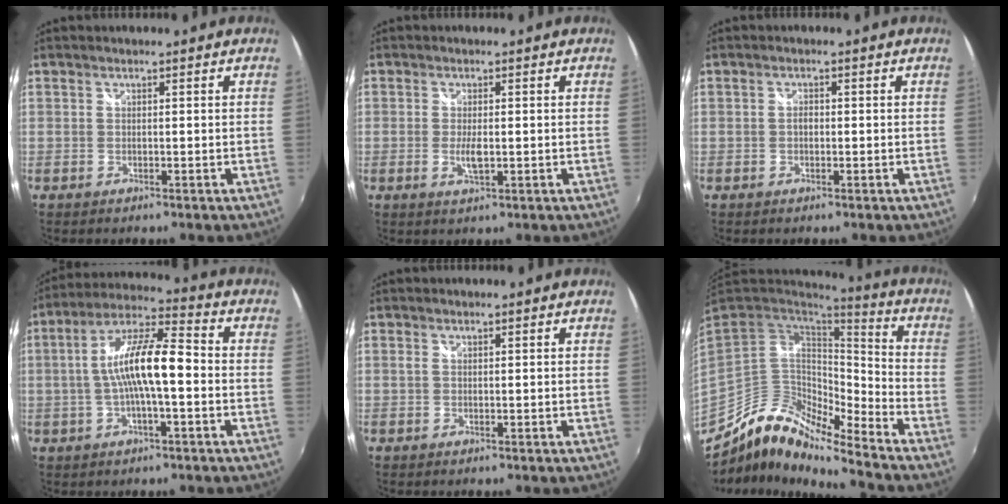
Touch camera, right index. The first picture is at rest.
{"total": 3.0, "force": [-0.6, 1.1, 2.7], "torque": [-0.052, -0.008, -0.008]}
{"total": 1.0, "force": [-0.2, 0.7, 0.7], "torque": [-0.011, 0.004, -0.005]}
{"total": 12.2, "force": [-1.4, 2.7, 11.8], "torque": [-0.222, 0.019, -0.028]}
{"total": 0.0}
{"total": 9.8, "force": [-8.2, 1.8, 5.0], "torque": [-0.085, 0.011, -0.169]}